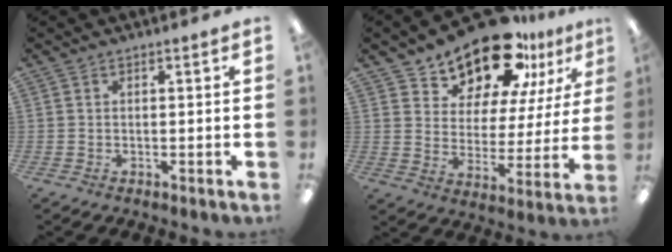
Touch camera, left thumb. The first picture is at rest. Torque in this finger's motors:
{"motor_torque": [0.28, 0.52, 1.27, -1.50, 0.12]}